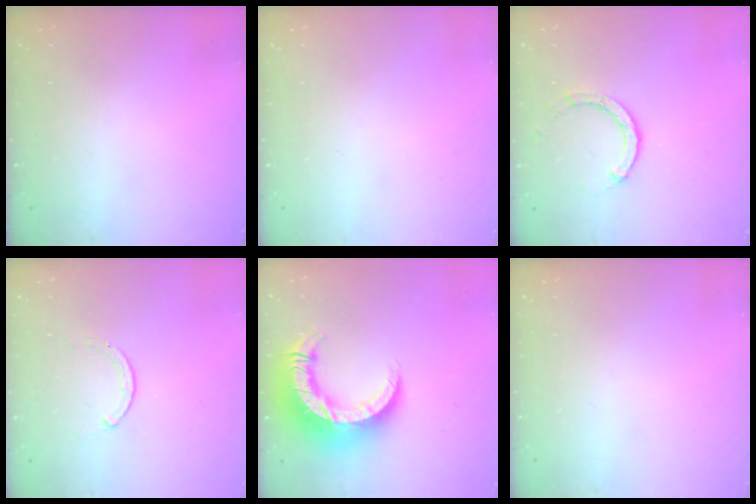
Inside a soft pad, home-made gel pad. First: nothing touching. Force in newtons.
{"total": 0.0}
{"total": 3.0, "press": 3.0, "slide": 0.3}
{"total": 0.0}
{"total": 15.7, "press": 15.6, "slide": 1.7}
{"total": 0.0}